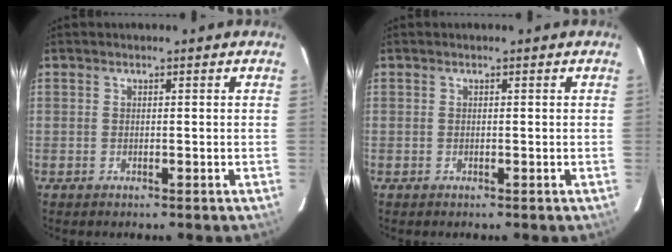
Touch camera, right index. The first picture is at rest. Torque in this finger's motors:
{"motor_torque": [-0.01, 0.00, 0.01, 0.01]}